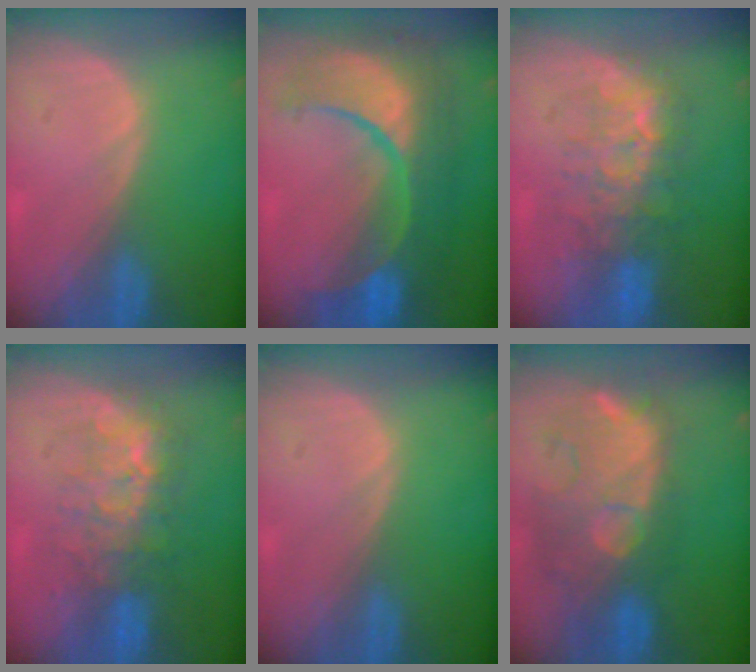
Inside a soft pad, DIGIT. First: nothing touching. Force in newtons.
{"total": 12.5, "press": 12.4, "slide": 1.4}
{"total": 8.4, "press": 8.0, "slide": 2.6}
{"total": 8.1, "press": 7.8, "slide": 2.3}
{"total": 0.0}
{"total": 11.3, "press": 10.5, "slide": 4.4}